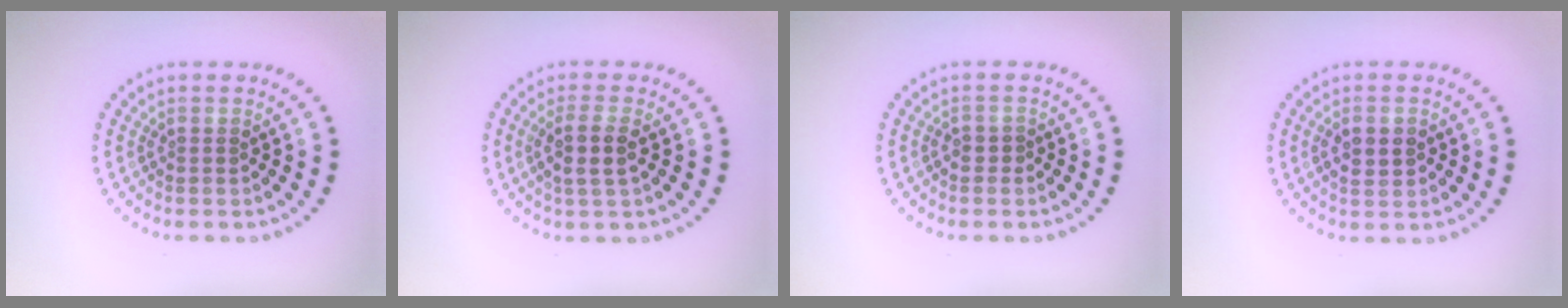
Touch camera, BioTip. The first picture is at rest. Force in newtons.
{"total": 2.6, "press": 2.3, "slide": 1.3}
{"total": 0.8, "press": 0.5, "slide": 0.6}
{"total": 1.9, "press": 1.9, "slide": 0.3}